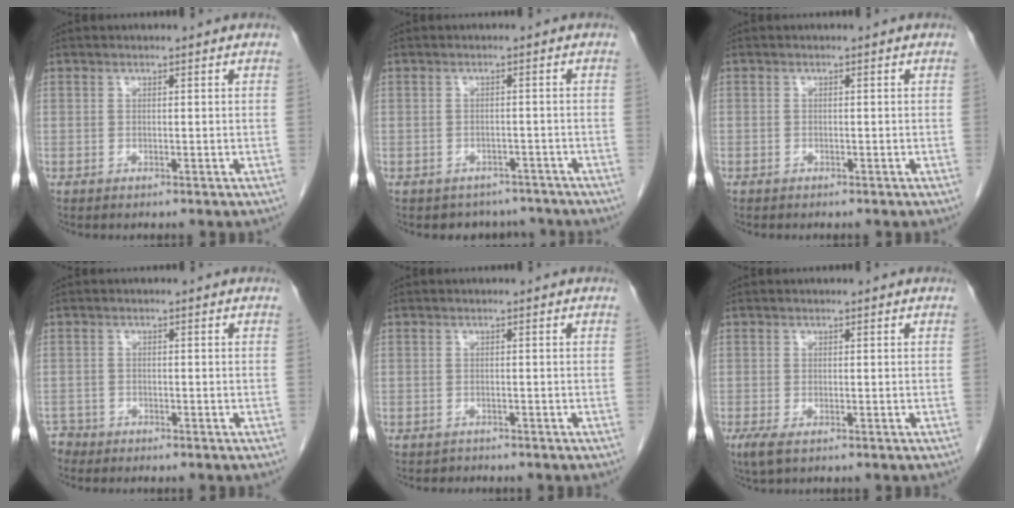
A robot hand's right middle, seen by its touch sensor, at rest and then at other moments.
{"total": 5.3, "force": [-4.6, 2.7, 0.0], "torque": [0.007, 0.010, -0.053]}
{"total": 0.5, "force": [-0.4, 0.4, 0.0], "torque": [-0.009, 0.002, -0.008]}
{"total": 1.7, "force": [-1.5, 0.4, -0.6], "torque": [0.008, -0.003, -0.031]}
{"total": 0.8, "force": [-0.8, 0.3, -0.2], "torque": [-0.008, -0.003, -0.015]}
{"total": 2.1, "force": [-1.2, 0.5, 1.7], "torque": [-0.042, -0.010, -0.019]}